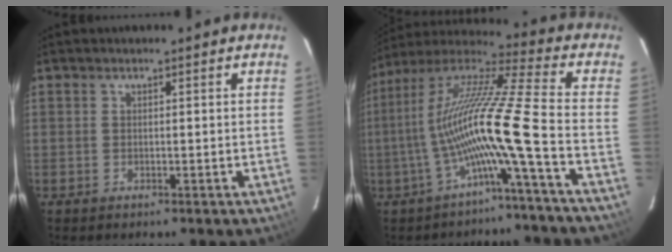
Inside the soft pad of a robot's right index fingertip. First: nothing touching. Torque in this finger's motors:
{"motor_torque": [1.66, -0.48, 1.05, 0.21]}